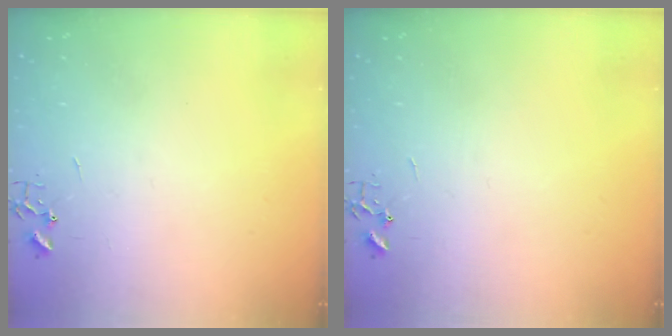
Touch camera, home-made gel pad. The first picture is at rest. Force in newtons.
{"total": 0.0}